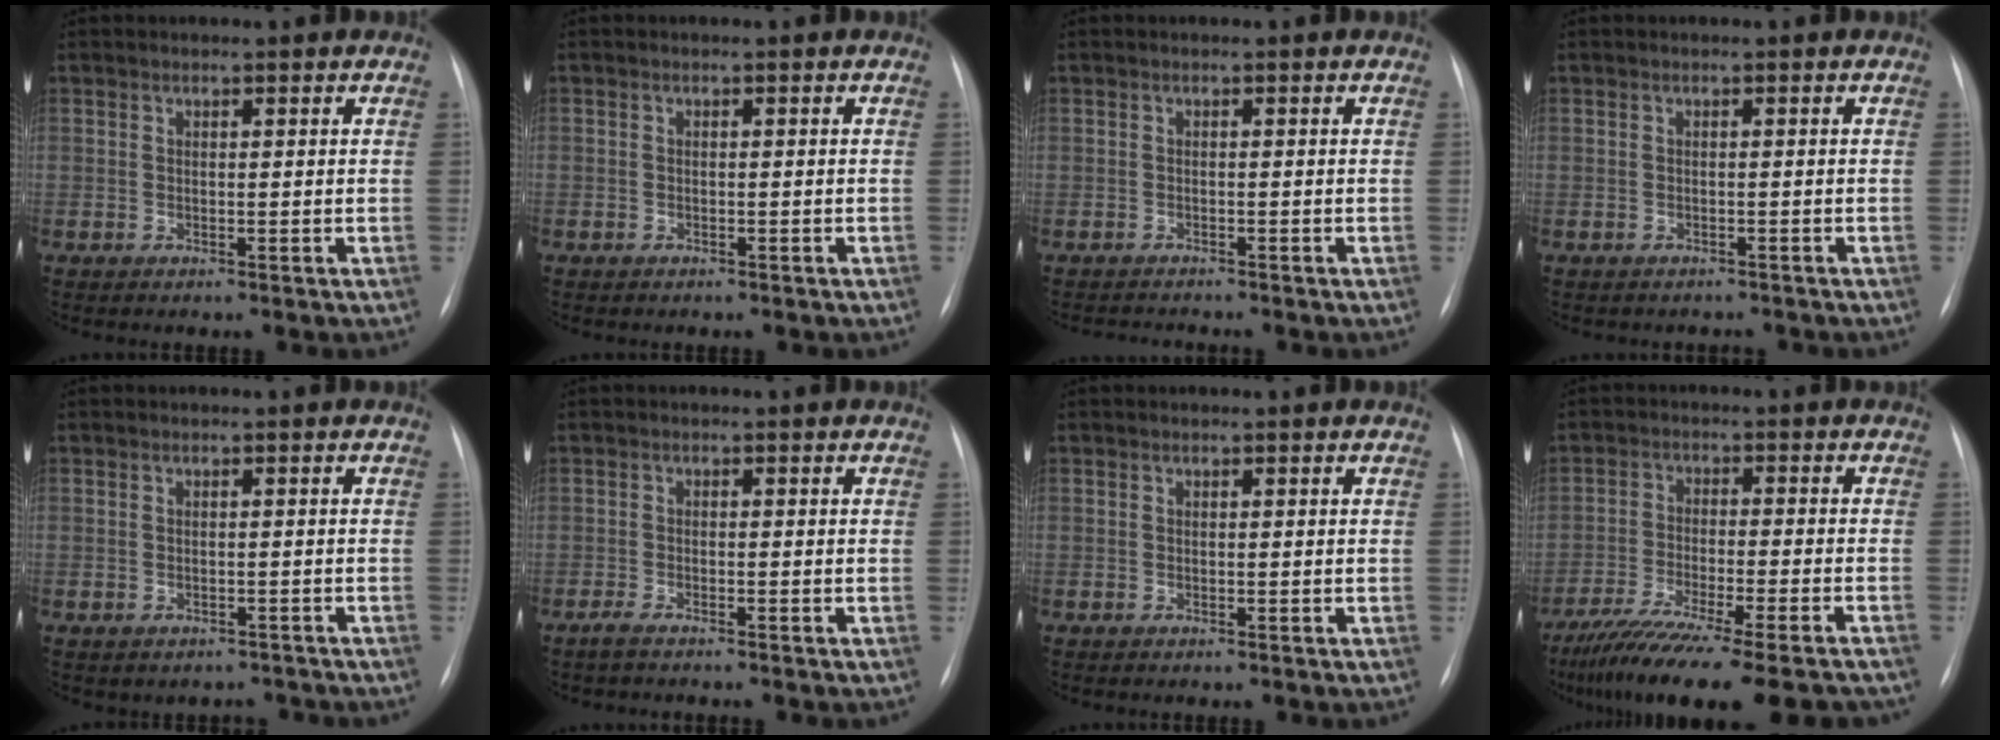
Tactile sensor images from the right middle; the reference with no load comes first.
{"total": 1.0, "force": [-0.6, 0.7, 0.0], "torque": [-0.008, 0.005, -0.009]}
{"total": 2.1, "force": [-2.1, -0.3, 0.0], "torque": [0.002, -0.010, -0.031]}
{"total": 2.7, "force": [-2.4, 1.0, 0.2], "torque": [-0.004, -0.001, -0.030]}
{"total": 3.0, "force": [-2.4, 1.7, 0.1], "torque": [-0.003, 0.014, -0.029]}
{"total": 1.7, "force": [-1.5, 0.2, 0.8], "torque": [-0.025, -0.004, -0.025]}
{"total": 0.0}
{"total": 20.1, "force": [-16.7, 1.5, 10.9], "torque": [-0.145, -0.039, -0.250]}